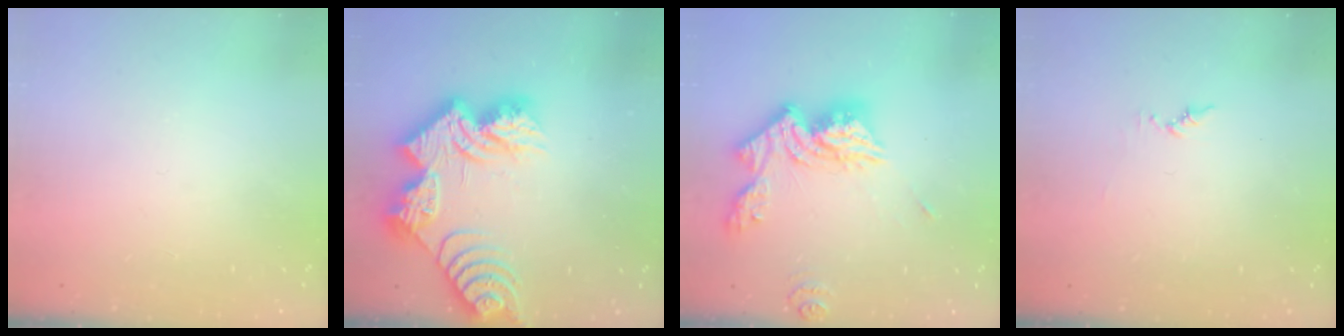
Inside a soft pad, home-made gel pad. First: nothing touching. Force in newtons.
{"total": 19.6, "press": 19.6, "slide": 1.4}
{"total": 15.2, "press": 15.1, "slide": 1.6}
{"total": 4.4, "press": 4.4, "slide": 0.4}